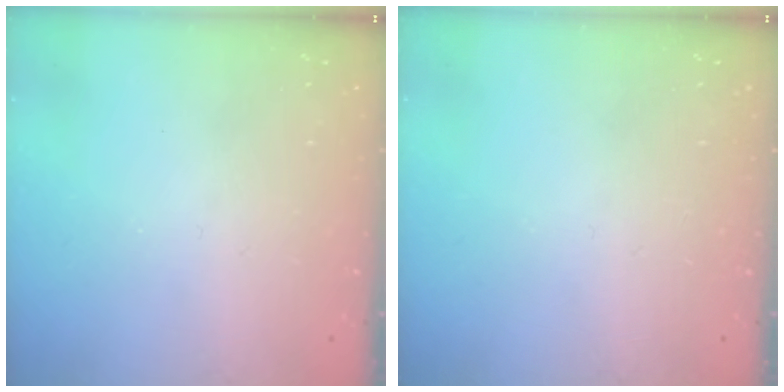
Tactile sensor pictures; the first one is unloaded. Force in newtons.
{"total": 0.0}